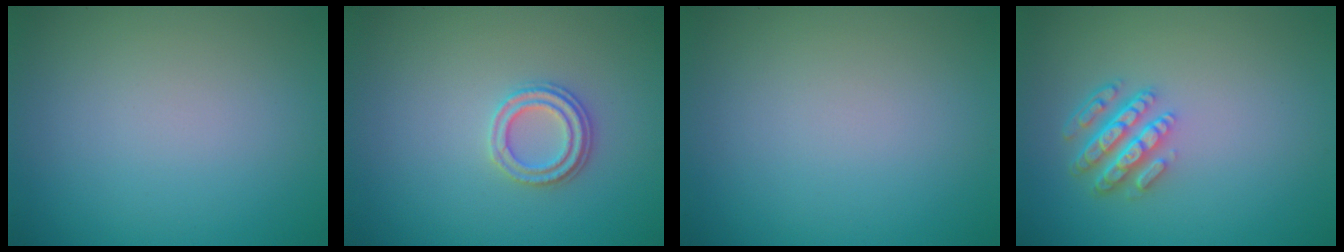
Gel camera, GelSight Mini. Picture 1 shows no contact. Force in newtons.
{"total": 2.3, "press": 2.2, "slide": 0.8}
{"total": 0.0}
{"total": 4.5, "press": 3.4, "slide": 3.0}